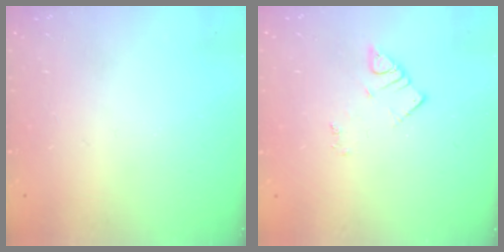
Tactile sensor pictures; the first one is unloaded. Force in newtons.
{"total": 2.7, "press": 2.7, "slide": 0.4}